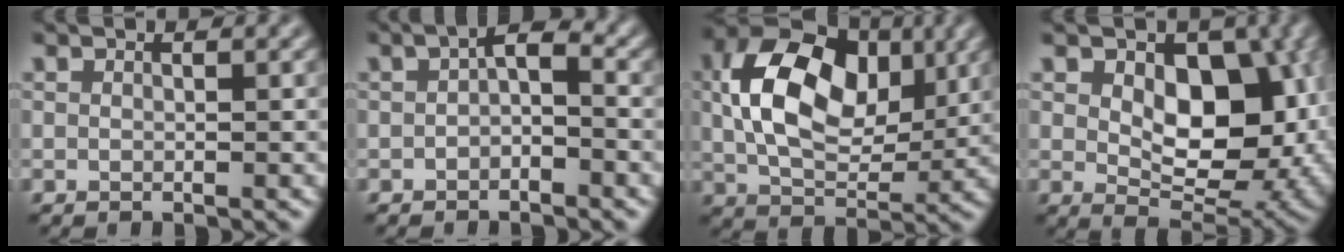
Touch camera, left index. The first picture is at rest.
{"total": 2.3, "force": [-0.5, 1.1, 1.9], "torque": [-0.031, 0.006, -0.014]}
{"total": 11.6, "force": [2.1, 7.4, 8.7], "torque": [-0.157, 0.008, 0.031]}
{"total": 9.4, "force": [1.2, 5.9, 7.2], "torque": [-0.106, -0.013, 0.022]}